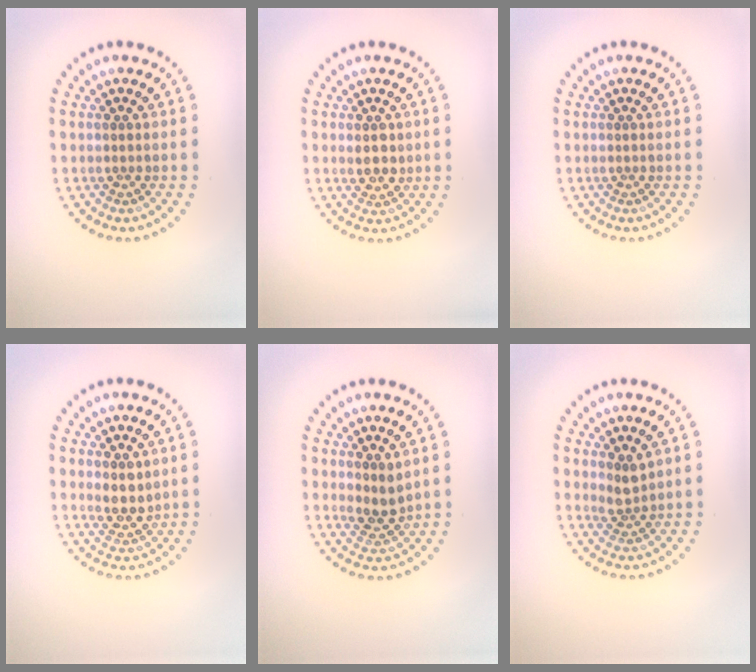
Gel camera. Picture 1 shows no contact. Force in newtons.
{"total": 2.1, "press": 2.0, "slide": 0.6}
{"total": 0.0}
{"total": 2.4, "press": 2.1, "slide": 1.1}
{"total": 2.4, "press": 2.1, "slide": 1.2}
{"total": 1.9, "press": 1.4, "slide": 1.3}